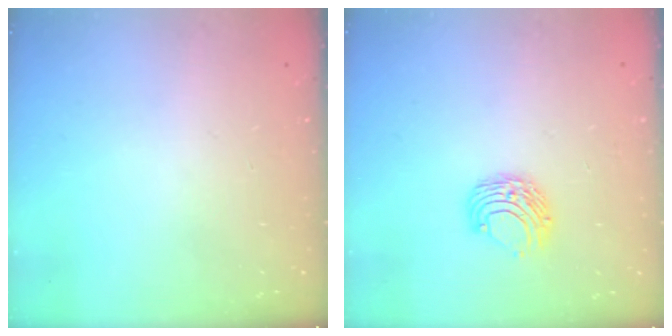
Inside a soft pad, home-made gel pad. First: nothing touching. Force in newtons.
{"total": 7.7, "press": 7.7, "slide": 0.3}